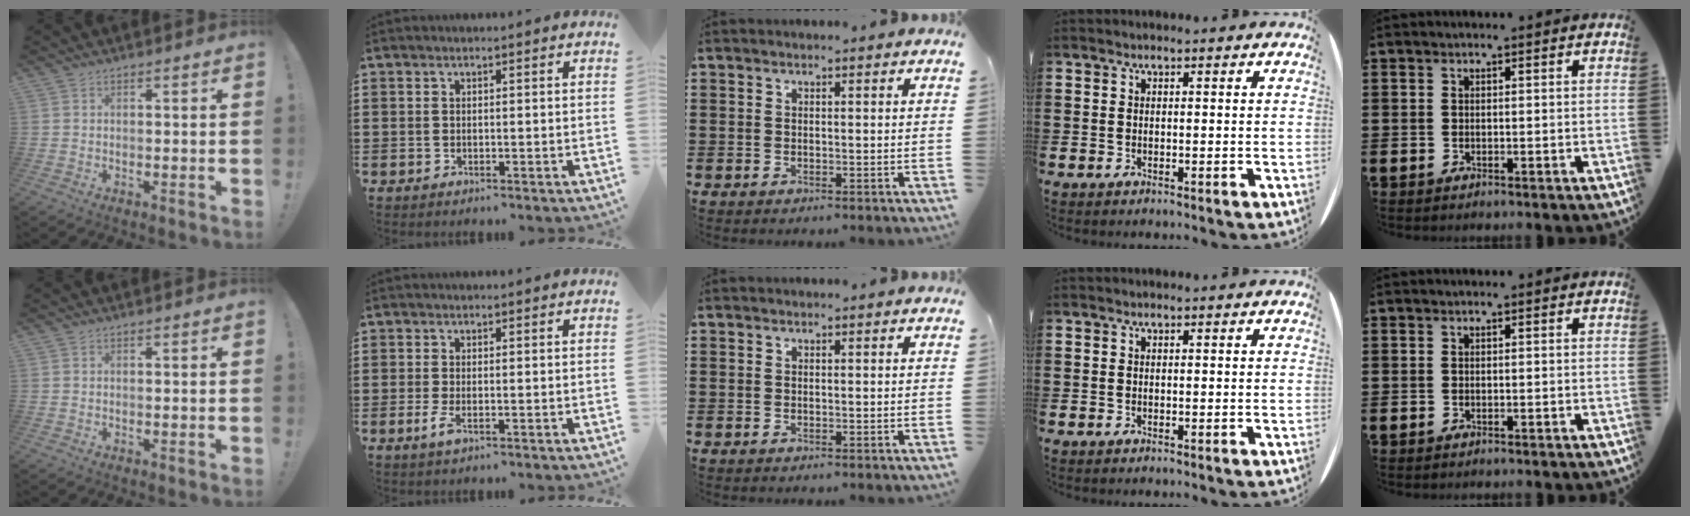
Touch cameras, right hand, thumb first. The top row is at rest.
{"index": {"total": 2.3, "force": [-0.9, 0.6, 2.0], "torque": [-0.055, -0.013, -0.021]}}